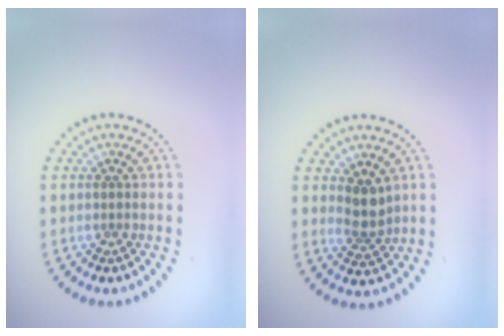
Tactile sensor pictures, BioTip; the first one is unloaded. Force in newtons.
{"total": 2.6, "press": 2.1, "slide": 1.5}